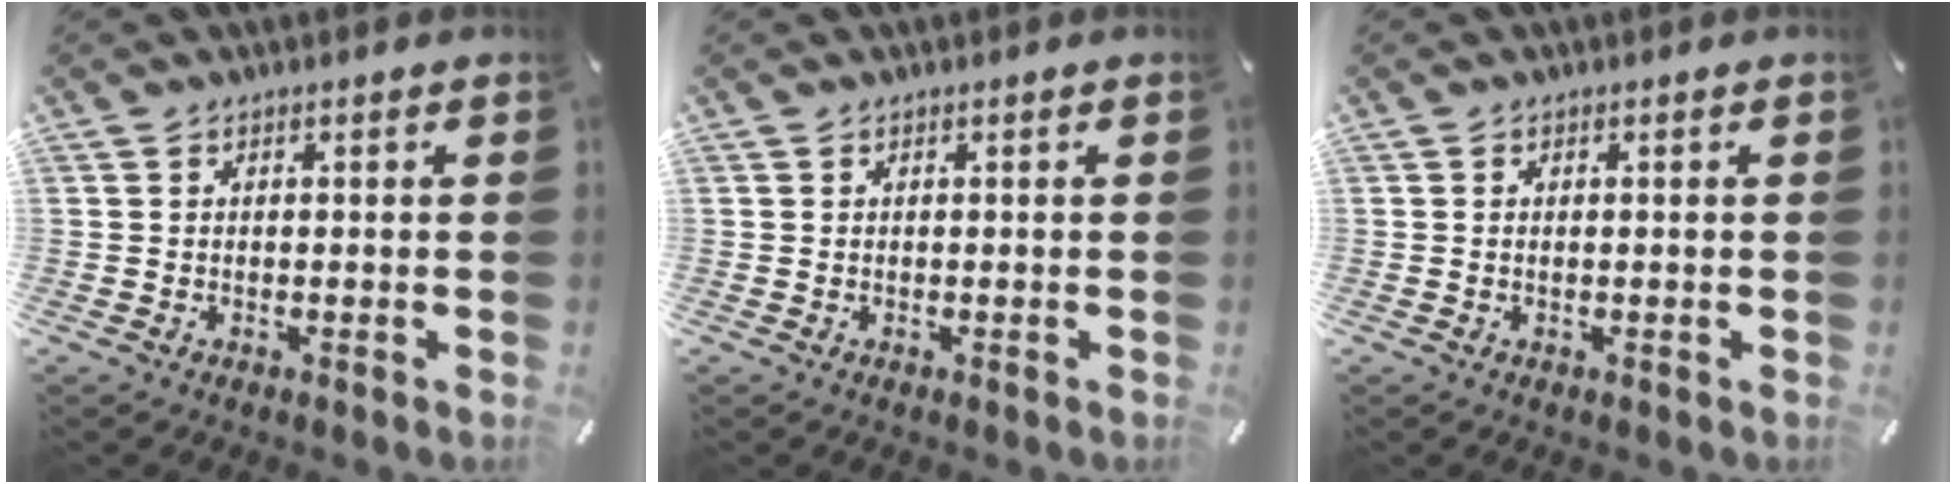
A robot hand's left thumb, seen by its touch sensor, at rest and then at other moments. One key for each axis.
{"total": 0.0}
{"total": 0.0}